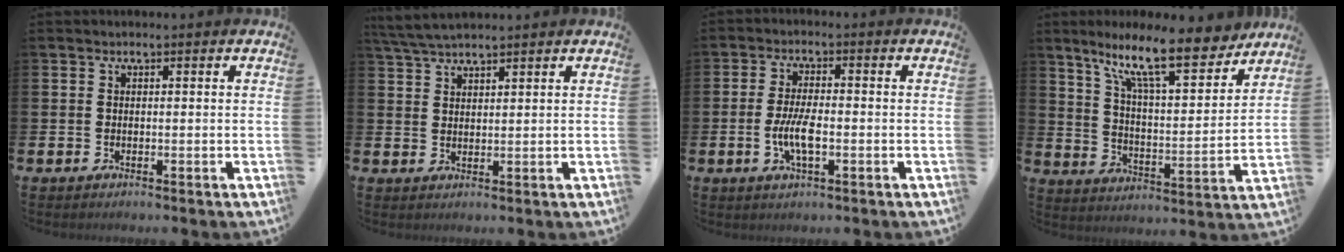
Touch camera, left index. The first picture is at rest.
{"total": 4.1, "force": [3.8, 0.6, 1.5], "torque": [-0.040, -0.008, 0.071]}
{"total": 4.7, "force": [-1.1, 1.6, 4.3], "torque": [-0.086, 0.000, -0.024]}
{"total": 13.6, "force": [10.6, 3.0, 8.1], "torque": [-0.158, -0.052, 0.178]}